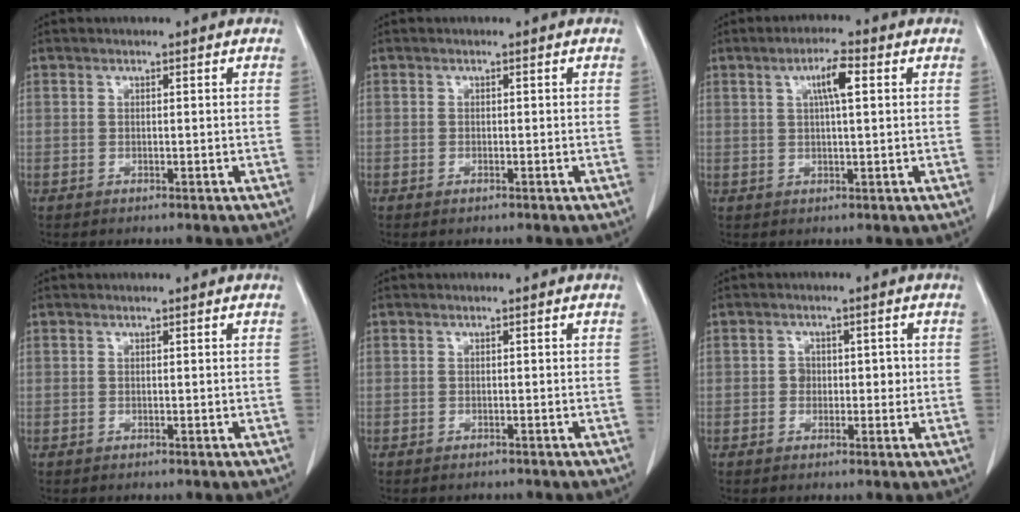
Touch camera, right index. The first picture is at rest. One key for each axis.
{"total": 0.7, "fx": -0.4, "fy": 0.4, "fz": 0.4, "tx": -0.005, "ty": 0.000, "tz": -0.005}
{"total": 4.8, "fx": 1.5, "fy": 0.6, "fz": 4.5, "tx": -0.078, "ty": 0.006, "tz": 0.026}
{"total": 0.0}
{"total": 1.2, "fx": -1.1, "fy": 0.5, "fz": 0.0, "tx": 0.001, "ty": 0.000, "tz": -0.016}
{"total": 3.1, "fx": -0.1, "fy": 2.4, "fz": 1.9, "tx": -0.017, "ty": 0.012, "tz": -0.001}